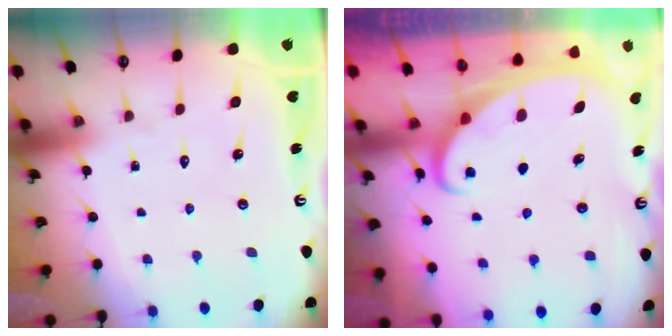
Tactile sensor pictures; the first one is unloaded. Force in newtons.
{"total": 2.2, "press": 2.2, "slide": 0.3}